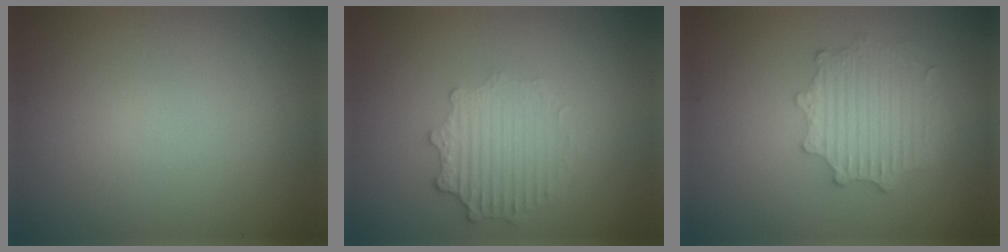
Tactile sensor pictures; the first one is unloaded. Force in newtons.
{"total": 2.6, "press": 2.5, "slide": 0.9}
{"total": 4.3, "press": 3.5, "slide": 2.5}